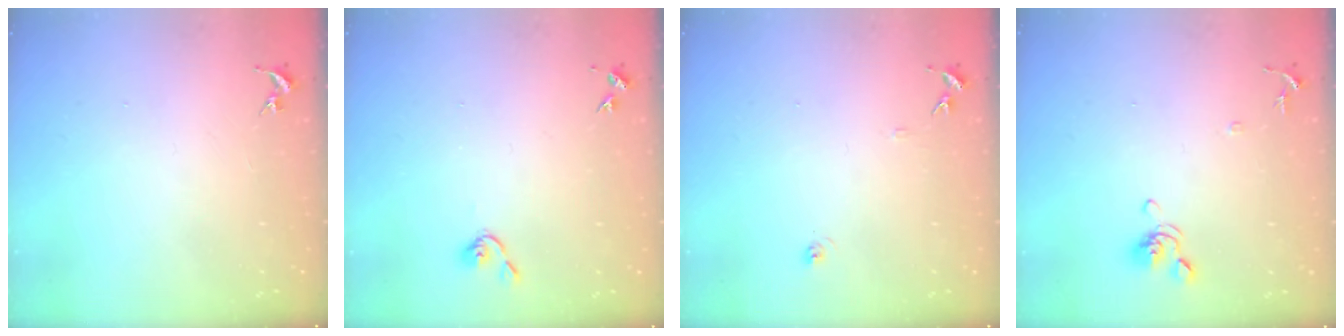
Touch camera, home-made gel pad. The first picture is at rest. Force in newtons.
{"total": 3.8, "press": 3.7, "slide": 0.6}
{"total": 6.5, "press": 6.5, "slide": 0.6}
{"total": 8.1, "press": 8.0, "slide": 1.5}